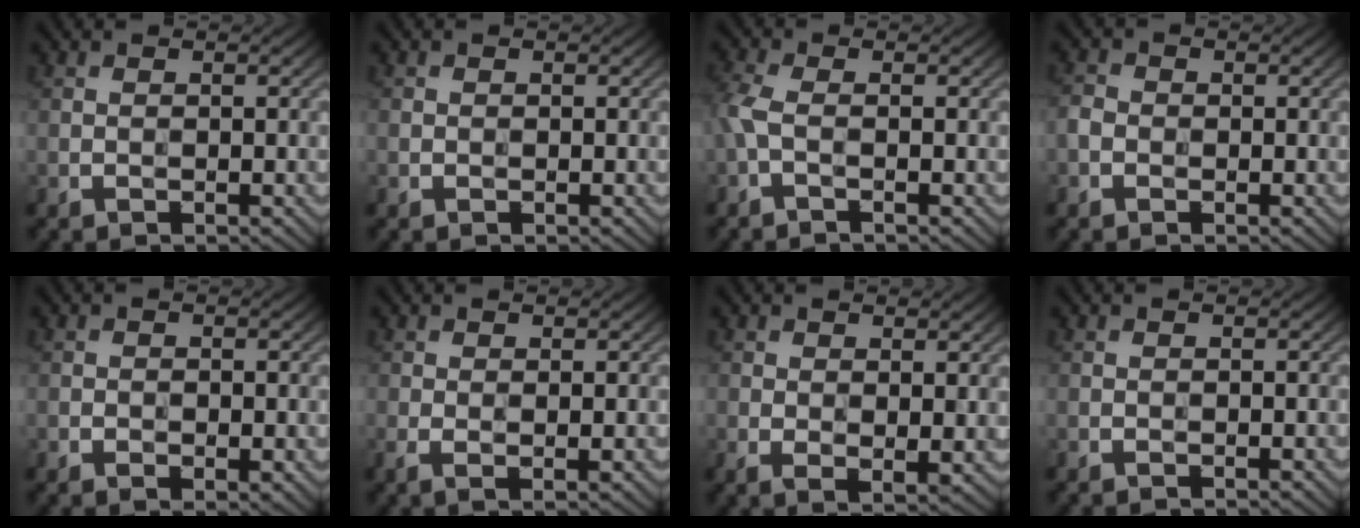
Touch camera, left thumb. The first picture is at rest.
{"total": 0.5, "force": [-0.1, 0.5, 0.1], "torque": [0.001, -0.003, -0.003]}
{"total": 2.7, "force": [-0.7, 1.0, 2.5], "torque": [-0.070, 0.003, -0.026]}
{"total": 1.8, "force": [-0.8, 1.4, 0.7], "torque": [-0.017, 0.002, -0.023]}
{"total": 1.9, "force": [-0.5, 1.2, 1.4], "torque": [-0.022, -0.008, -0.004]}
{"total": 2.1, "force": [0.2, 0.7, 2.0], "torque": [-0.046, -0.005, 0.004]}
{"total": 3.5, "force": [1.0, 1.7, 3.0], "torque": [-0.057, -0.012, 0.020]}
{"total": 0.0}